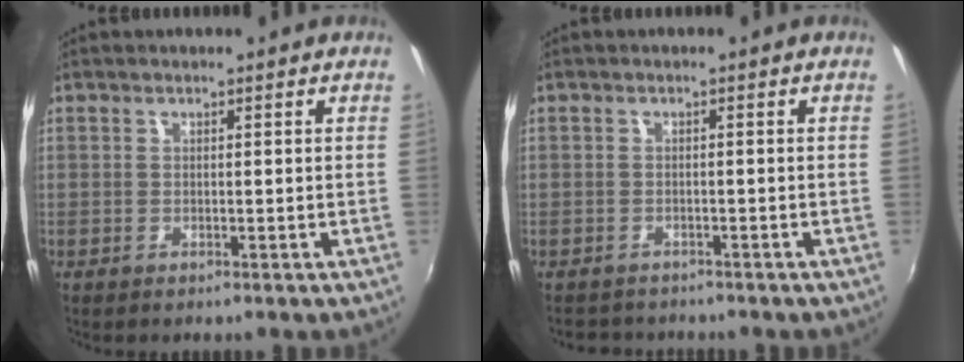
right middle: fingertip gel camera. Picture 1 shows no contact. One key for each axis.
{"total": 3.2, "fx": -2.8, "fy": 1.5, "fz": 0.2, "tx": -0.014, "ty": -0.003, "tz": -0.047}